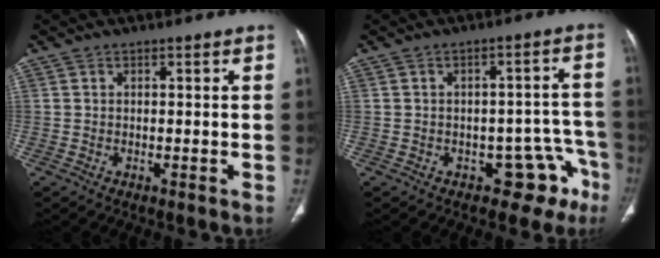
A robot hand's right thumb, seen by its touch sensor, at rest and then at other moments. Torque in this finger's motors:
{"motor_torque": [0.08, -0.03, 0.52, -0.30, 0.07]}